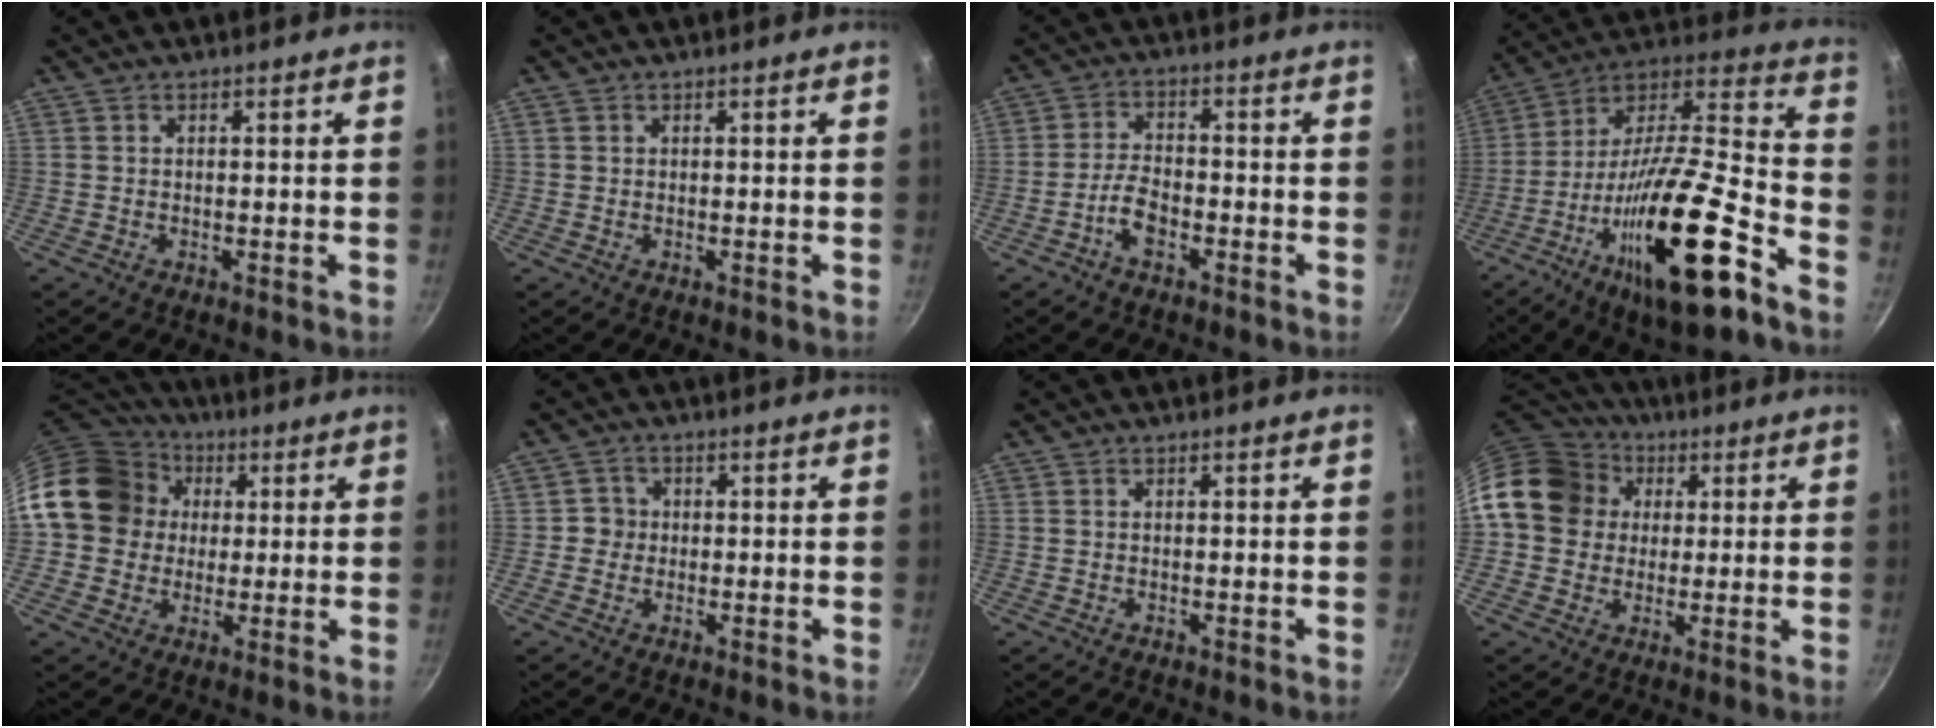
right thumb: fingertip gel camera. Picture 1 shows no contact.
{"total": 0.6, "force": [0.2, 0.5, 0.2], "torque": [-0.004, 0.002, 0.003]}
{"total": 5.1, "force": [-2.6, 2.4, 3.6], "torque": [-0.069, 0.027, -0.054]}
{"total": 28.4, "force": [-13.4, 8.2, 23.7], "torque": [-0.368, 0.054, -0.232]}
{"total": 16.6, "force": [2.1, 14.4, 8.0], "torque": [-0.124, 0.034, 0.026]}
{"total": 3.0, "force": [-0.4, 2.9, 0.5], "torque": [0.015, 0.008, -0.013]}
{"total": 0.0}
{"total": 15.3, "force": [2.7, 13.1, 7.4], "torque": [-0.111, 0.029, 0.033]}